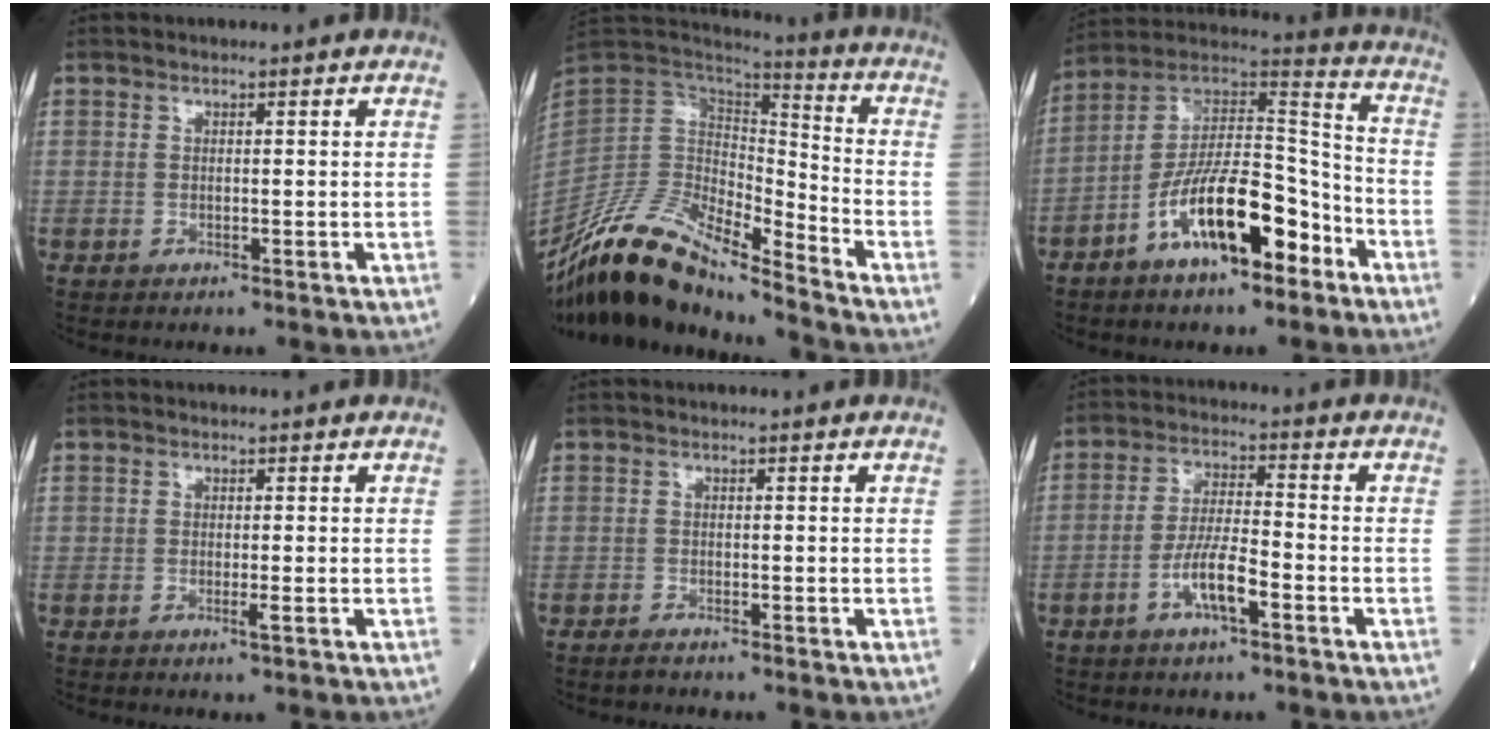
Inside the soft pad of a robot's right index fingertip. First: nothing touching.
{"total": 18.7, "force": [-15.3, 3.9, 9.9], "torque": [-0.188, 0.012, -0.289]}
{"total": 16.0, "force": [-7.7, 5.0, 13.1], "torque": [-0.233, 0.018, -0.130]}
{"total": 1.1, "force": [-0.4, 0.0, 1.0], "torque": [-0.019, -0.002, -0.008]}
{"total": 1.1, "force": [-1.0, 0.1, 0.3], "torque": [-0.008, 0.000, -0.018]}
{"total": 6.8, "force": [-3.1, 1.2, 6.0], "torque": [-0.119, 0.003, -0.060]}